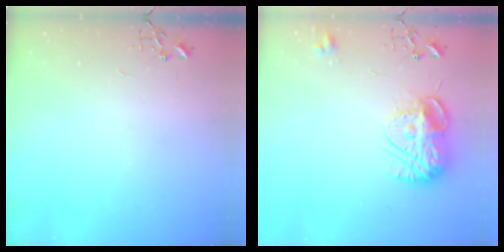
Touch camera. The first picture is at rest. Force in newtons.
{"total": 12.6, "press": 12.6, "slide": 1.1}